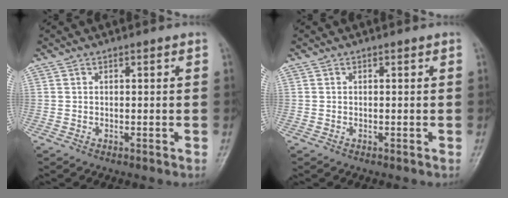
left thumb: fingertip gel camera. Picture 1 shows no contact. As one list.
[{"total": 0.0}]